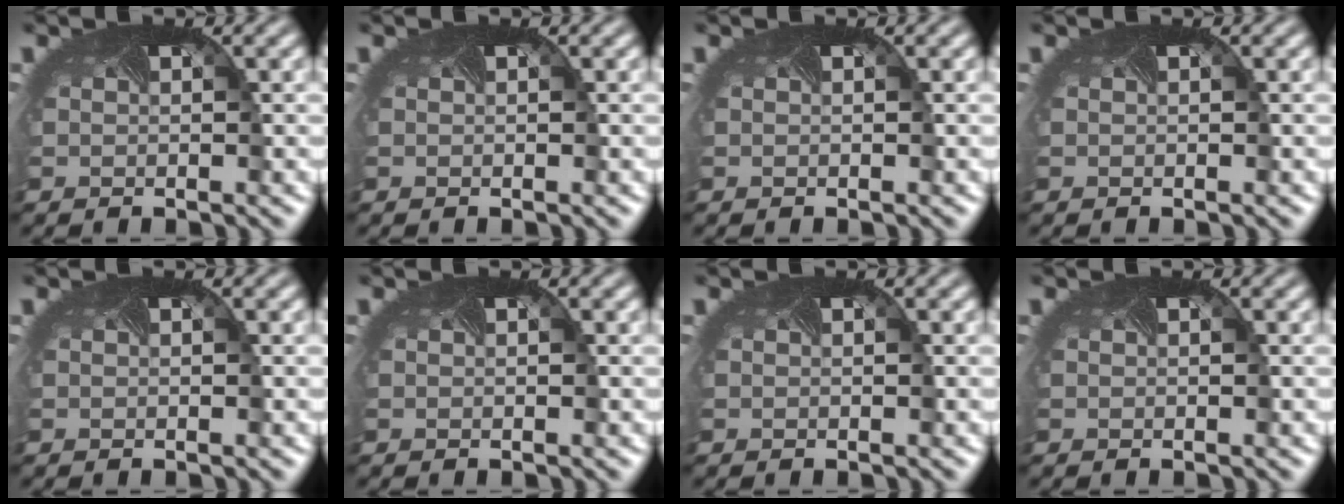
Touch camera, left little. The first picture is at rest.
{"total": 0.0}
{"total": 0.0}
{"total": 0.0}
{"total": 0.0}
{"total": 0.0}
{"total": 0.0}
{"total": 0.0}